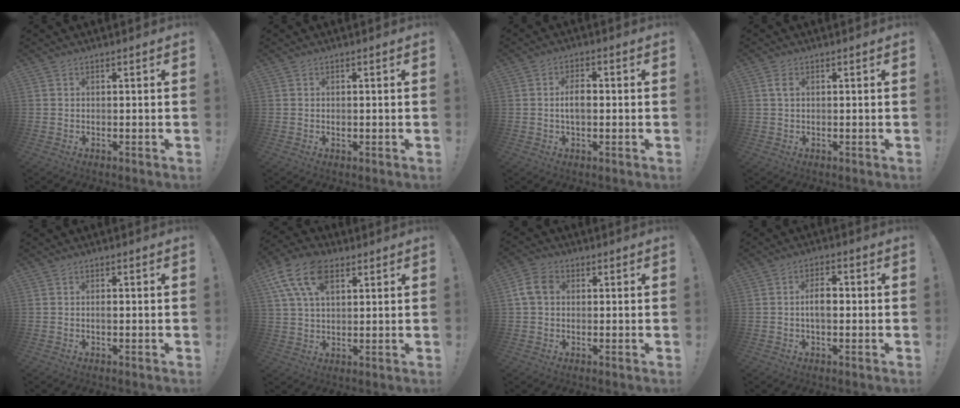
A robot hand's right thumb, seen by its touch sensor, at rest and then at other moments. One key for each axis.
{"total": 0.6, "fx": -0.1, "fy": 0.5, "fz": 0.2, "tx": -0.001, "ty": 0.002, "tz": -0.003}
{"total": 4.9, "fx": -0.2, "fy": 2.5, "fz": 4.2, "tx": -0.067, "ty": 0.004, "tz": -0.009}
{"total": 2.2, "fx": 0.8, "fy": 1.4, "fz": 1.5, "tx": -0.027, "ty": 0.003, "tz": 0.014}
{"total": 0.8, "fx": -0.3, "fy": 0.3, "fz": 0.7, "tx": -0.006, "ty": -0.002, "tz": -0.007}
{"total": 14.0, "fx": 6.4, "fy": 8.0, "fz": 9.6, "tx": -0.185, "ty": -0.008, "tz": 0.119}
{"total": 7.5, "fx": 1.2, "fy": 5.4, "fz": 5.0, "tx": -0.099, "ty": 0.013, "tz": 0.028}
{"total": 5.8, "fx": -0.3, "fy": 3.1, "fz": 4.9, "tx": -0.072, "ty": 0.005, "tz": -0.012}